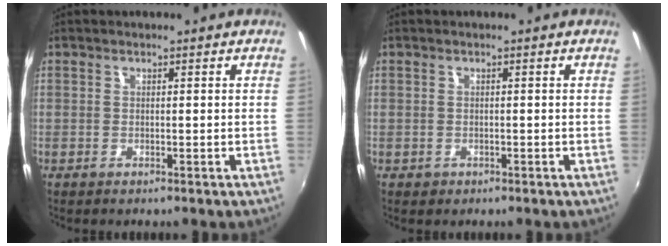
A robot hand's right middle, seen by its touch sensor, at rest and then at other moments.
{"total": 1.1, "force": [-0.5, 0.9, 0.3], "torque": [-0.006, -0.004, -0.005]}